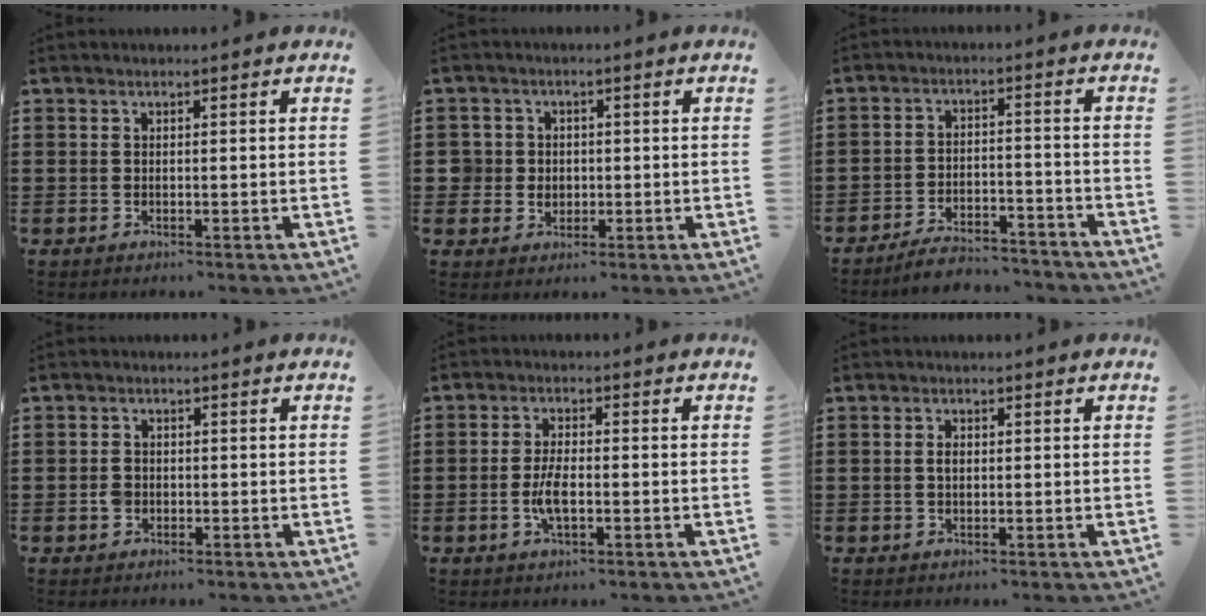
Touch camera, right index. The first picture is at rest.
{"total": 3.5, "force": [0.0, 3.4, 0.5], "torque": [-0.034, 0.009, -0.007]}
{"total": 5.2, "force": [-5.0, 0.6, 1.2], "torque": [-0.019, 0.008, -0.097]}
{"total": 1.8, "force": [-0.5, 1.4, 0.9], "torque": [-0.019, 0.005, -0.010]}
{"total": 4.6, "force": [-1.0, 1.7, 4.1], "torque": [-0.086, 0.000, -0.022]}
{"total": 1.4, "force": [0.1, 0.8, 1.2], "torque": [-0.025, 0.004, 0.001]}